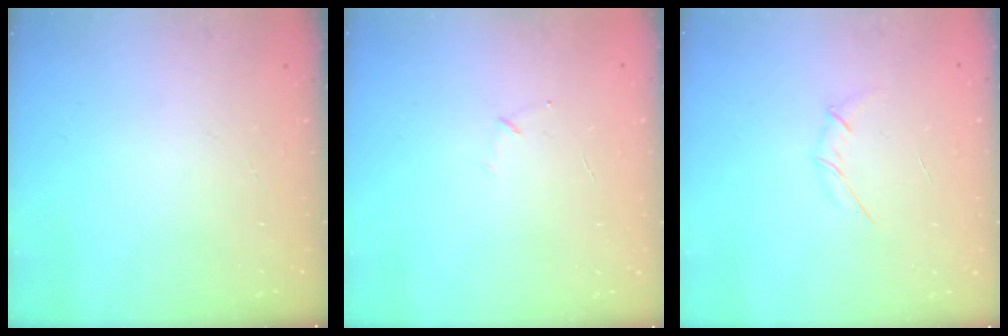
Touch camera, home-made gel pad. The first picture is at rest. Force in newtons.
{"total": 3.6, "press": 3.5, "slide": 0.9}
{"total": 3.1, "press": 3.0, "slide": 0.8}